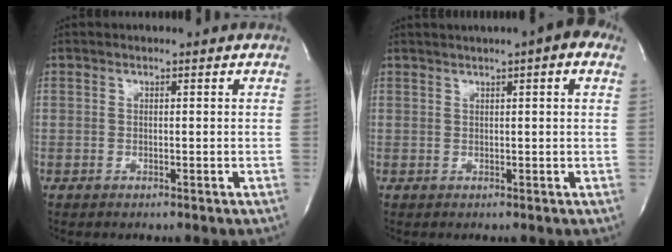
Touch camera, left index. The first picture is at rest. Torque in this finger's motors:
{"motor_torque": [0.89, -0.92, 0.78, 0.14]}